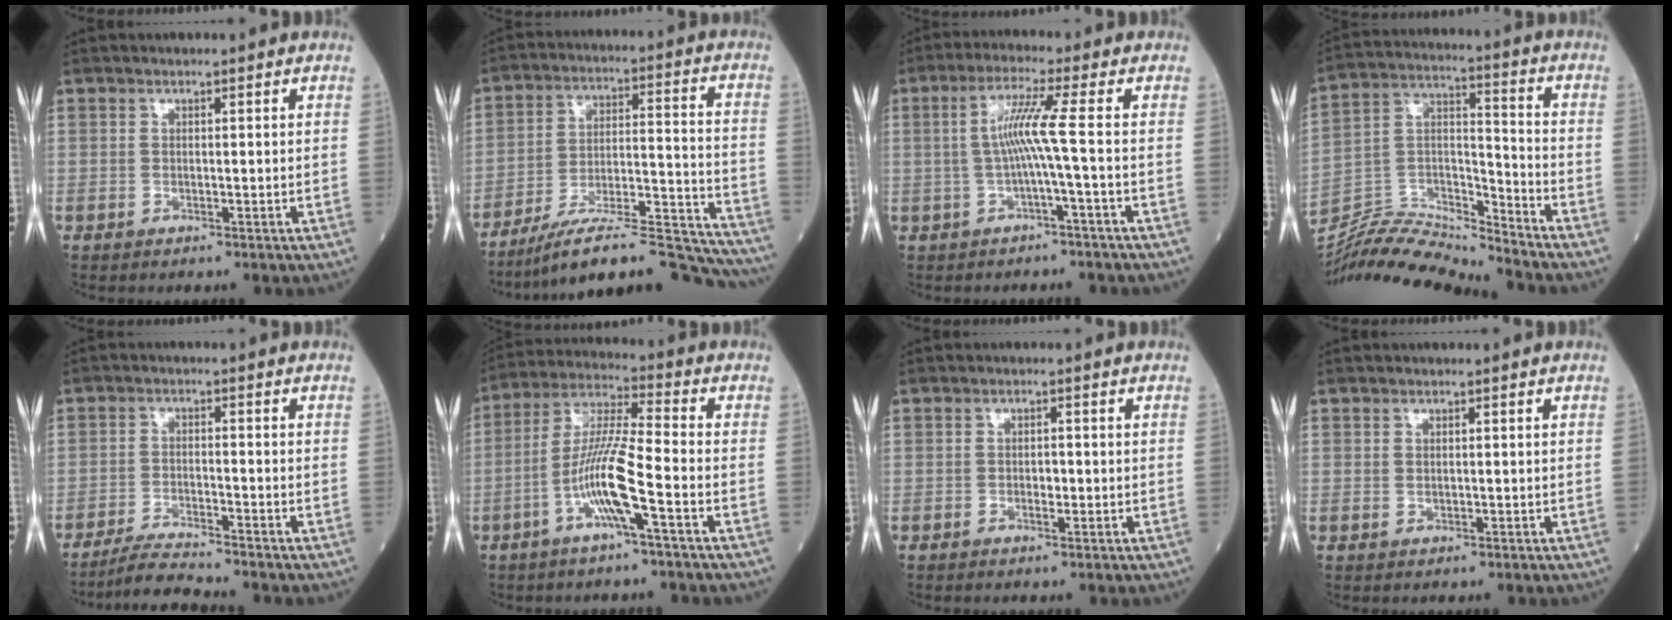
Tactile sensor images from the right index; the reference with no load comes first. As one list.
[{"total": 21.9, "force": [-20.4, 1.2, 8.0], "torque": [-0.075, 0.028, -0.302]}, {"total": 5.7, "force": [-0.4, -1.4, 5.5], "torque": [-0.111, 0.014, -0.004]}, {"total": 15.3, "force": [-15.1, -1.0, 2.2], "torque": [-0.038, 0.038, -0.281]}, {"total": 5.3, "force": [-4.9, -1.0, 1.5], "torque": [-0.029, -0.021, -0.094]}, {"total": 10.3, "force": [-3.8, 0.1, 9.6], "torque": [-0.193, 0.003, -0.077]}, {"total": 1.5, "force": [-0.3, 0.7, 1.3], "torque": [-0.022, 0.002, -0.004]}, {"total": 0.7, "force": [0.2, 0.5, 0.4], "torque": [-0.006, -0.002, 0.007]}]